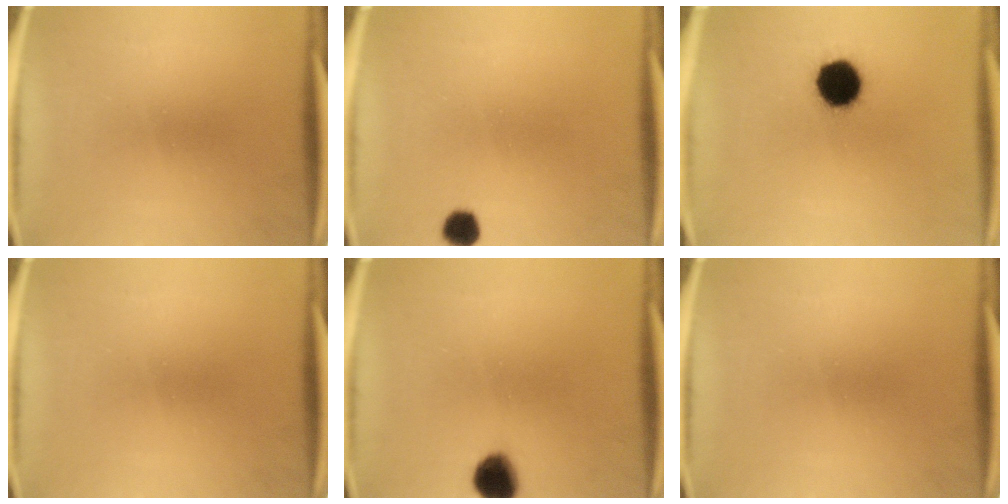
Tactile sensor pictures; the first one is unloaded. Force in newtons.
{"total": 3.3}
{"total": 12.5}
{"total": 0.0}
{"total": 6.9}
{"total": 0.0}